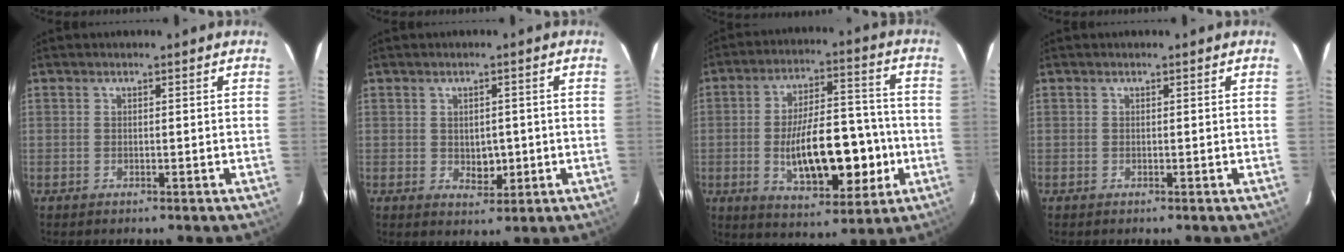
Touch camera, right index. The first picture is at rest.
{"total": 3.4, "force": [-0.3, 2.3, 2.4], "torque": [-0.027, -0.002, 0.006]}
{"total": 16.0, "force": [-3.2, 6.2, 14.4], "torque": [-0.234, 0.016, -0.043]}
{"total": 0.0}